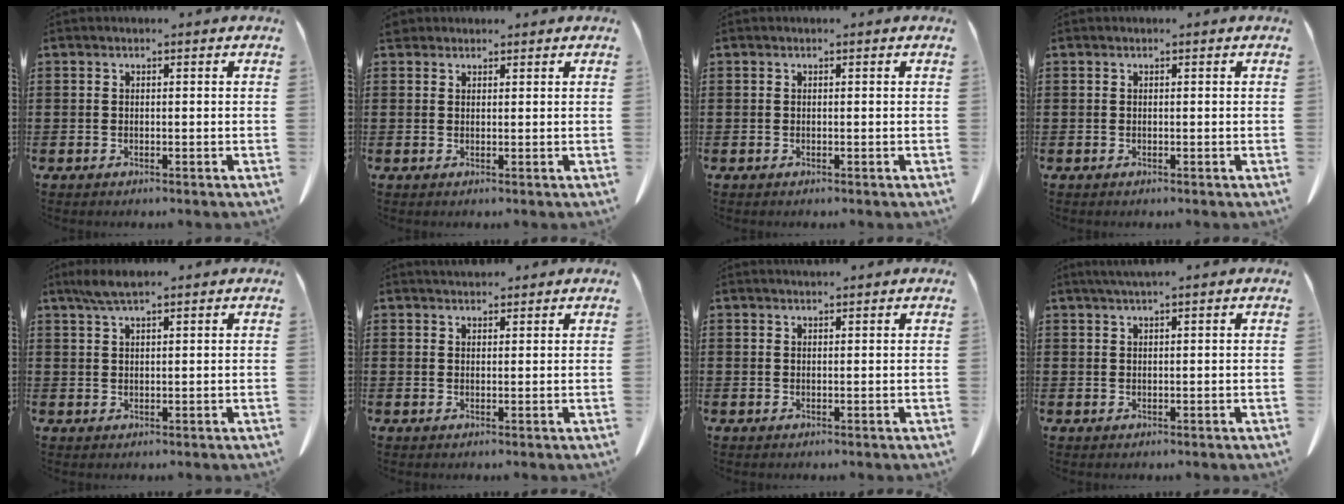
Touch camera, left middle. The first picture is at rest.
{"total": 1.6, "force": [1.4, 0.7, 0.4], "torque": [-0.014, 0.004, 0.029]}
{"total": 0.0}
{"total": 0.0}
{"total": 3.1, "force": [2.2, 0.4, 2.2], "torque": [-0.048, 0.000, 0.041]}
{"total": 1.7, "force": [1.6, 0.5, 0.2], "torque": [0.000, -0.002, 0.031]}
{"total": 1.0, "force": [0.9, 0.0, 0.2], "torque": [-0.006, -0.003, 0.019]}
{"total": 1.5, "force": [1.2, -0.2, 1.0], "torque": [-0.020, -0.002, 0.023]}